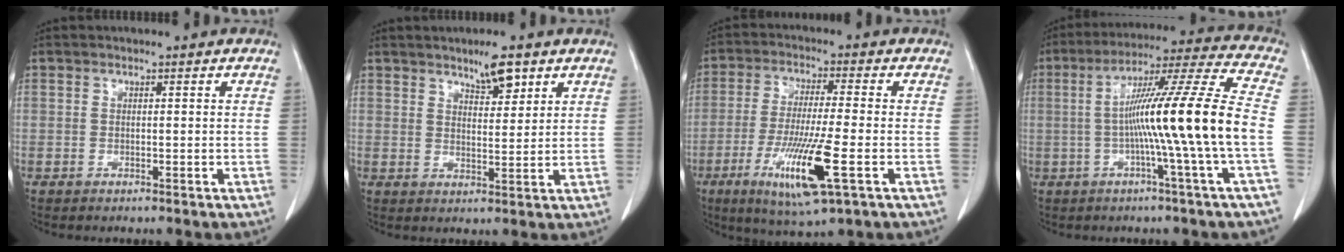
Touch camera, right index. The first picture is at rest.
{"total": 4.8, "force": [3.4, 1.2, 3.1], "torque": [-0.053, 0.000, 0.056]}
{"total": 12.7, "force": [-4.5, 0.7, 11.8], "torque": [-0.229, -0.028, -0.075]}
{"total": 16.5, "force": [-2.2, -2.6, 16.1], "torque": [-0.261, 0.005, -0.047]}